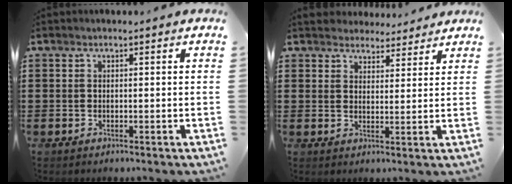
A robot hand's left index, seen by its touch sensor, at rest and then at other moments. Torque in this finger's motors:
{"motor_torque": [0.84, -0.13, 0.01, -0.01]}